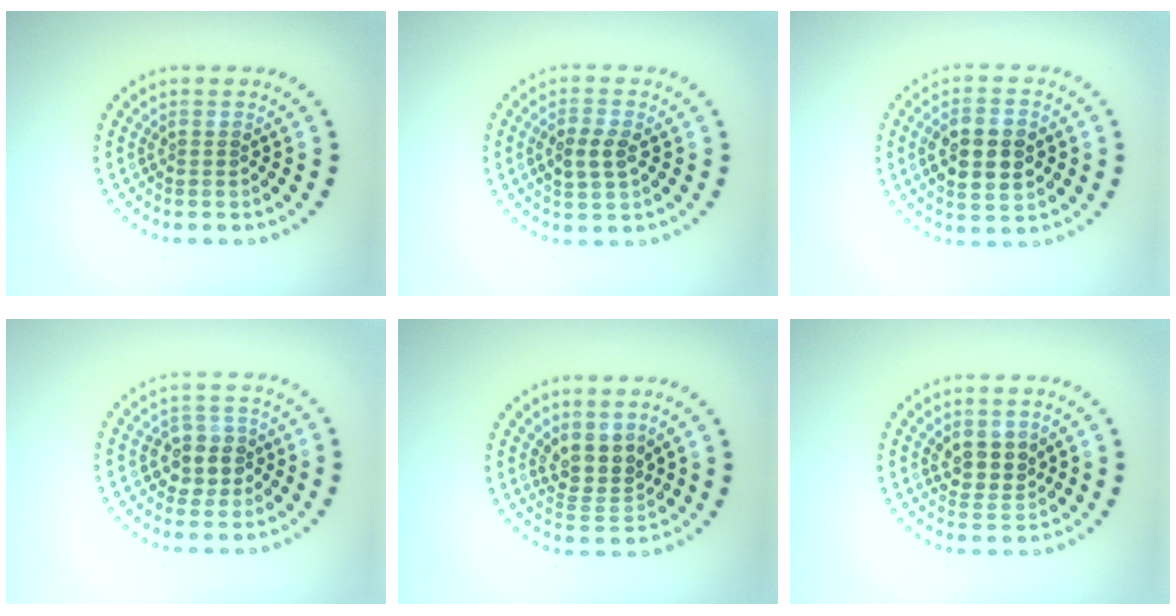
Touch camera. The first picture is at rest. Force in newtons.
{"total": 2.5, "press": 2.5, "slide": 0.3}
{"total": 5.5, "press": 5.4, "slide": 0.3}
{"total": 2.8, "press": 2.7, "slide": 0.8}
{"total": 3.0, "press": 2.3, "slide": 1.8}
{"total": 2.7, "press": 2.3, "slide": 1.3}